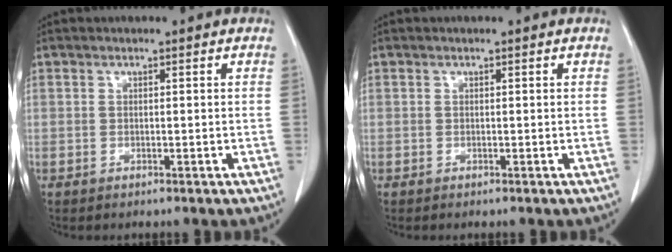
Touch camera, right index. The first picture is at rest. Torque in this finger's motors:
{"motor_torque": [-0.14, 0.13, -0.01, 0.01]}